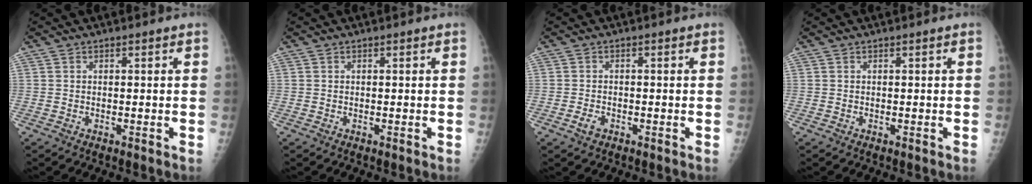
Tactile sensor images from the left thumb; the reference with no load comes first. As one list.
[{"total": 0.0}, {"total": 2.0, "force": [-1.0, 1.3, 1.1], "torque": [-0.022, 0.002, -0.019]}, {"total": 0.0}]